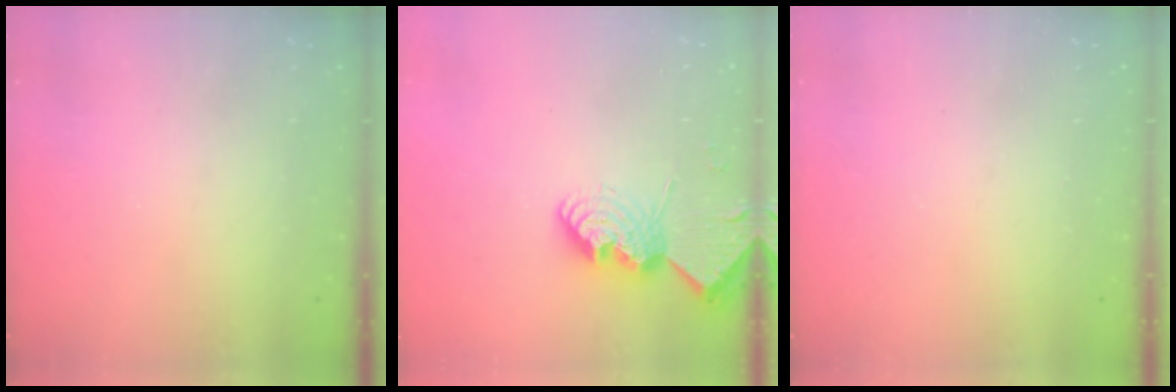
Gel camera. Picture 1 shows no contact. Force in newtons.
{"total": 11.6, "press": 11.6, "slide": 0.9}
{"total": 0.0}